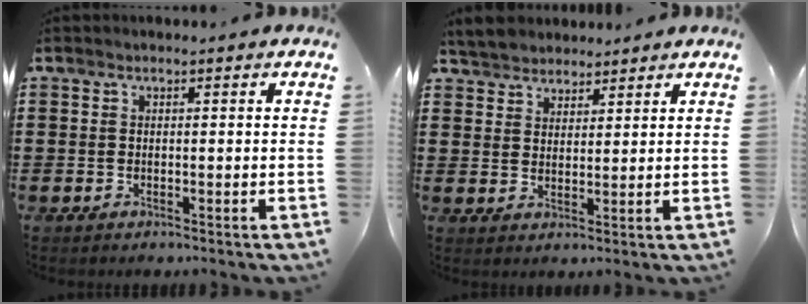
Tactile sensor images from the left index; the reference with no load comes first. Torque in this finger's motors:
{"motor_torque": [1.82, 0.32, 0.38, 0.03]}